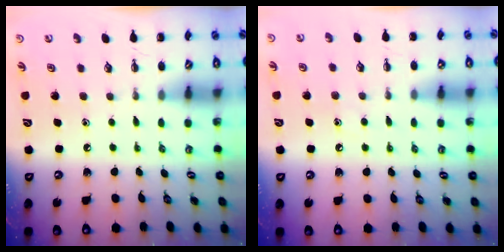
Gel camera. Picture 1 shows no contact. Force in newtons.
{"total": 6.3, "press": 6.1, "slide": 1.7}